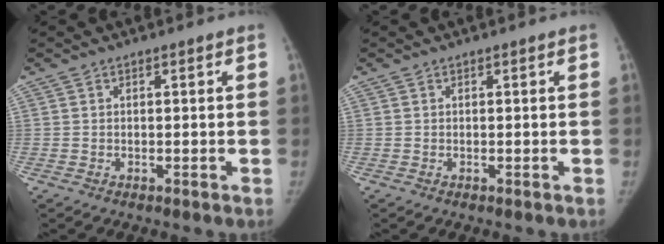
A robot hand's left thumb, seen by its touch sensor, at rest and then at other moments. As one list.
[{"total": 0.0}]